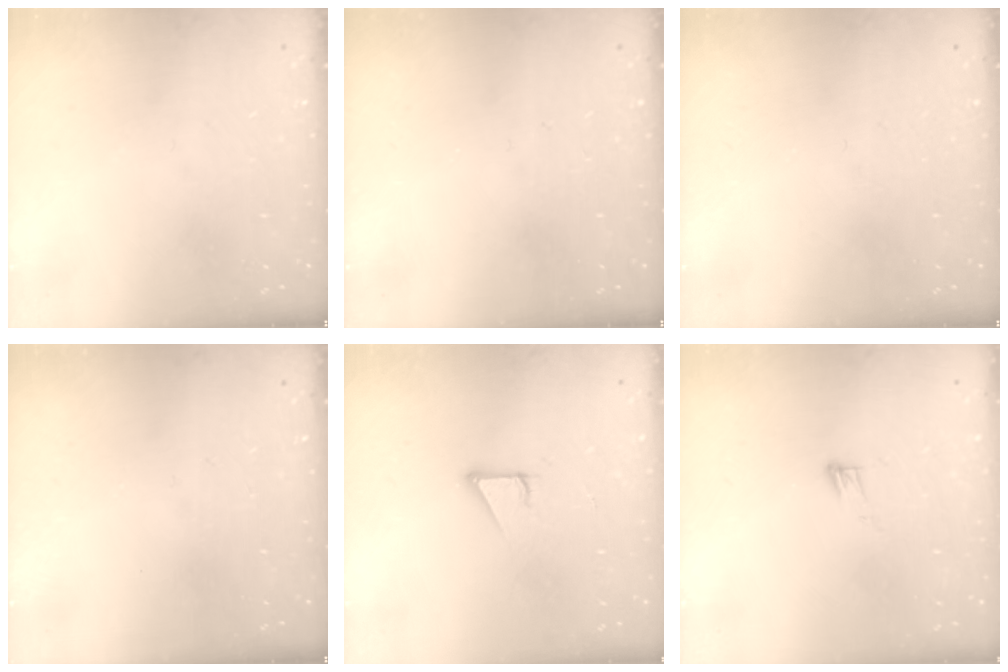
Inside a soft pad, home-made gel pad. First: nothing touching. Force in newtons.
{"total": 0.0}
{"total": 0.0}
{"total": 0.0}
{"total": 3.5, "press": 3.5, "slide": 0.2}
{"total": 3.7, "press": 3.7, "slide": 0.3}